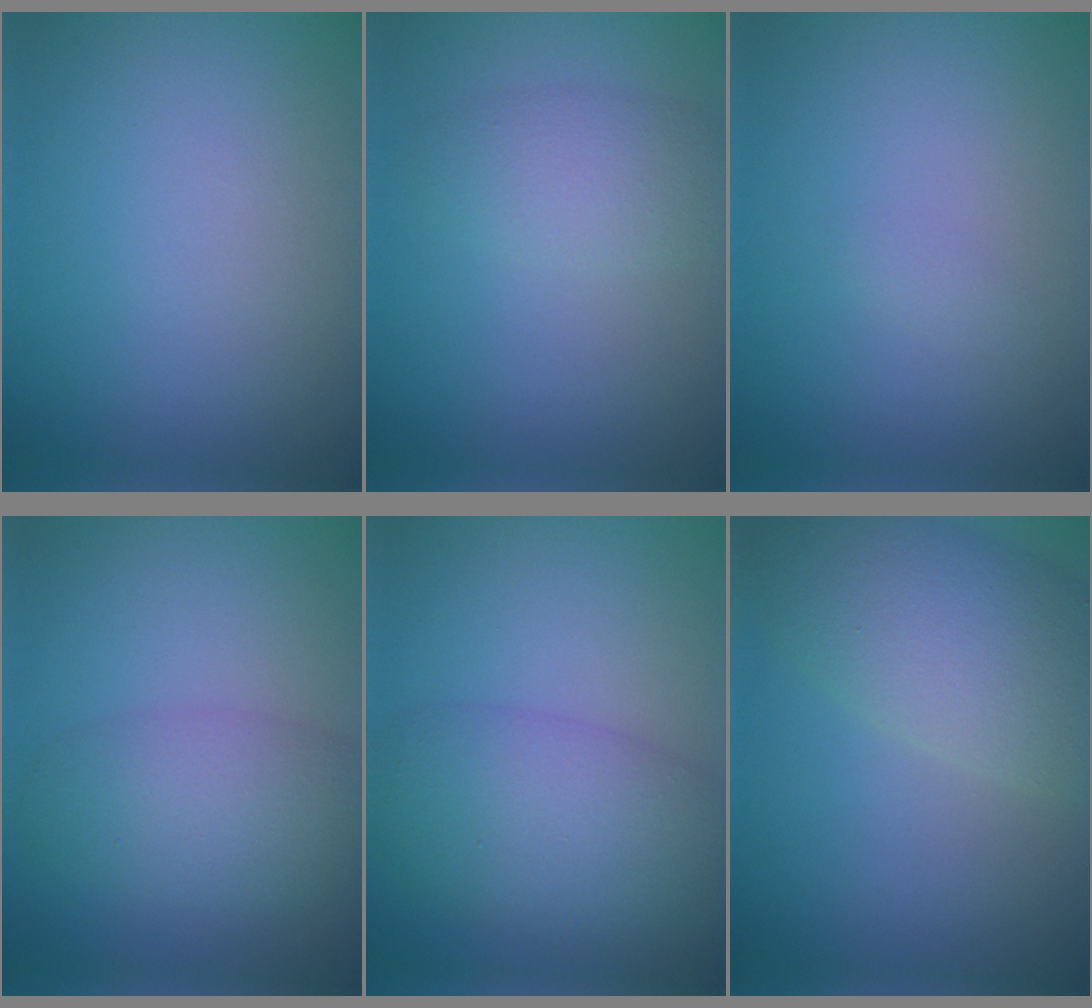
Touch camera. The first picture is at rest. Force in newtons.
{"total": 3.0, "press": 3.0, "slide": 0.1}
{"total": 0.6, "press": 0.6, "slide": 0.0}
{"total": 4.5, "press": 4.5, "slide": 0.1}
{"total": 7.3, "press": 7.3, "slide": 0.3}
{"total": 7.5, "press": 7.5, "slide": 0.6}